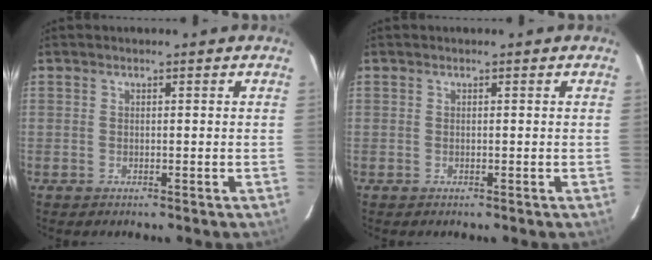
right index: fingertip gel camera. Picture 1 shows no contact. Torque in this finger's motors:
{"motor_torque": [0.00, 0.00, 0.03, 0.00]}